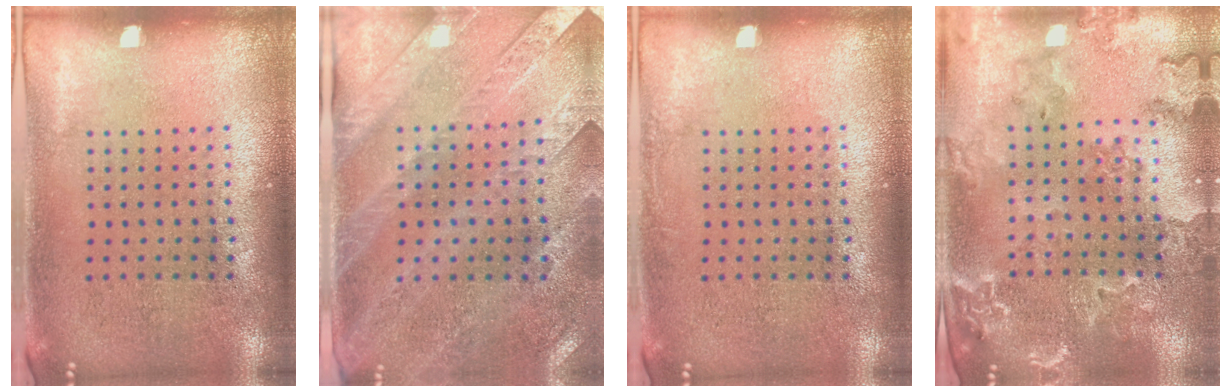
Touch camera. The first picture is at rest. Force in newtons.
{"total": 3.0, "press": 2.6, "slide": 1.4}
{"total": 0.7, "press": 0.7, "slide": 0.1}
{"total": 1.6, "press": 1.6, "slide": 0.2}